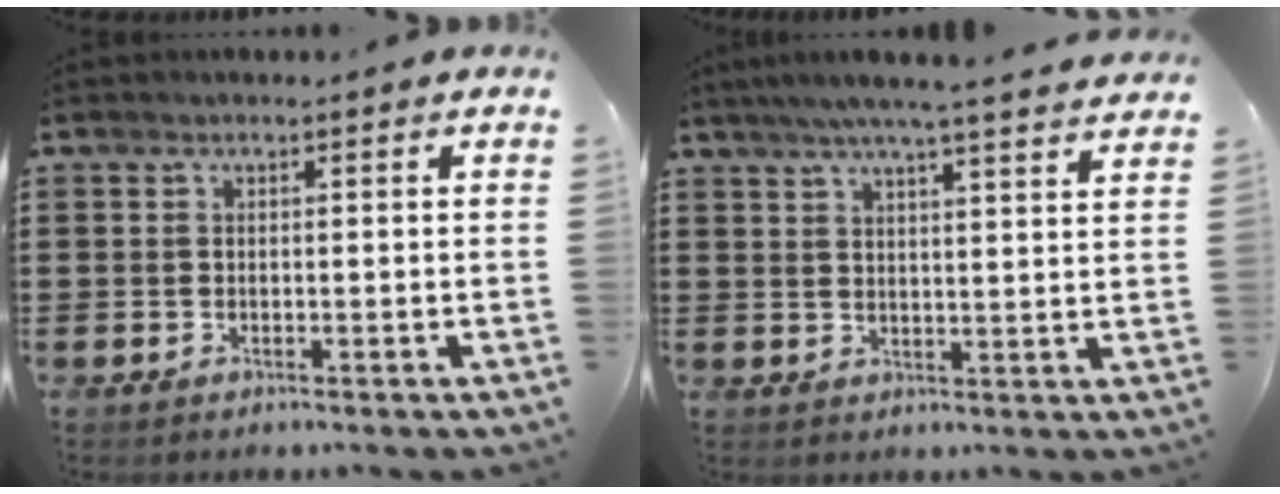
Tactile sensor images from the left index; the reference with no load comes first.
{"total": 5.3, "force": [4.6, -0.4, 2.7], "torque": [-0.066, -0.015, 0.079]}